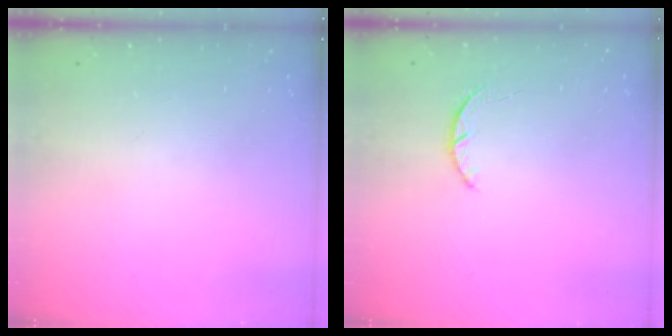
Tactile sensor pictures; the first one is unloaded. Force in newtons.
{"total": 2.5, "press": 2.5, "slide": 0.5}